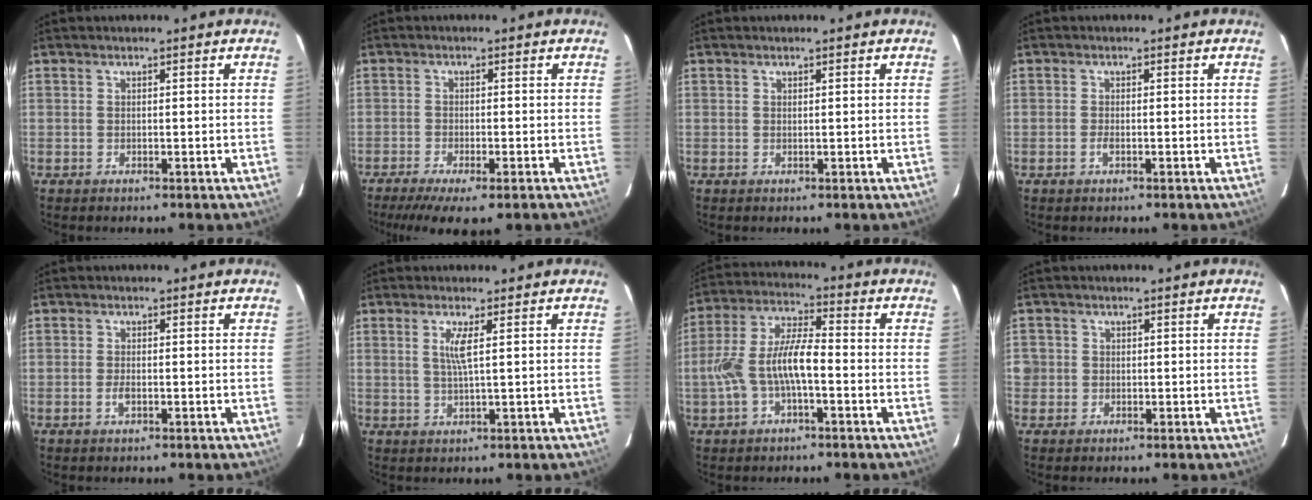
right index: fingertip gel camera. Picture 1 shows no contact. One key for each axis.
{"total": 9.3, "fx": -6.7, "fy": 1.9, "fz": 6.1, "tx": -0.132, "ty": -0.036, "tz": -0.108}
{"total": 0.0}
{"total": 1.2, "fx": -0.5, "fy": 0.5, "fz": 1.0, "tx": -0.021, "ty": 0.000, "tz": -0.010}
{"total": 1.8, "fx": -0.7, "fy": 0.8, "fz": 1.4, "tx": -0.030, "ty": -0.001, "tz": -0.013}
{"total": 3.1, "fx": 0.9, "fy": -0.3, "fz": 2.9, "tx": -0.059, "ty": -0.004, "tz": 0.017}
{"total": 10.8, "fx": -2.8, "fy": 3.8, "fz": 9.7, "tx": -0.205, "ty": 0.011, "tz": -0.049}
{"total": 2.6, "fx": -0.5, "fy": 2.5, "fz": 0.3, "tx": -0.001, "ty": 0.007, "tz": -0.010}